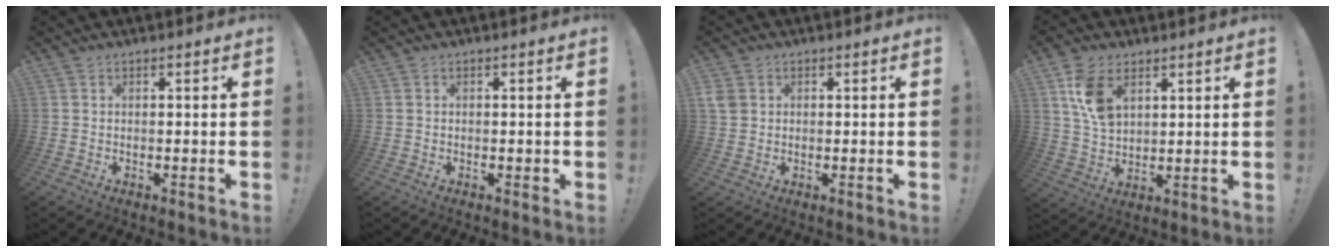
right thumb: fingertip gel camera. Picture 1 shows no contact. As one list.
[{"total": 0.6, "force": [0.0, 0.4, 0.4], "torque": [0.001, -0.001, -0.002]}, {"total": 3.4, "force": [1.2, 2.8, 1.5], "torque": [-0.021, 0.004, 0.024]}, {"total": 10.1, "force": [4.8, 6.1, 6.5], "torque": [-0.116, -0.013, 0.091]}]